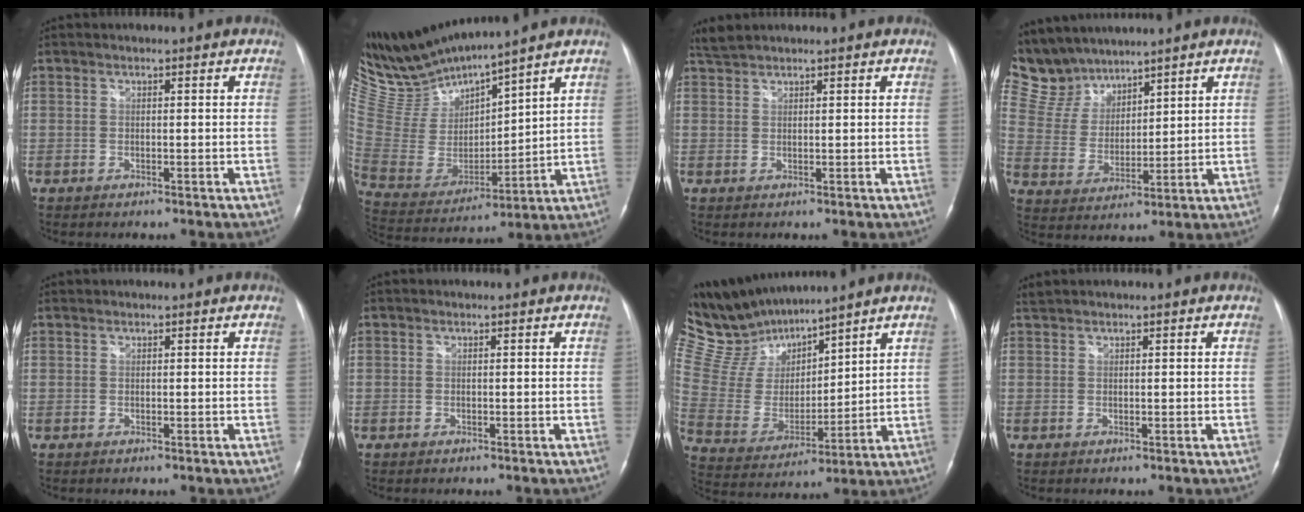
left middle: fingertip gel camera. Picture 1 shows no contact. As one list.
[{"total": 13.2, "force": [12.8, -0.4, 3.3], "torque": [-0.091, -0.007, 0.275]}, {"total": 2.0, "force": [2.0, 0.0, 0.3], "torque": [-0.012, 0.013, 0.045]}, {"total": 9.0, "force": [8.5, 3.0, 0.4], "torque": [-0.028, 0.016, 0.187]}, {"total": 0.0}, {"total": 0.0}, {"total": 14.1, "force": [13.2, 2.9, 3.8], "torque": [-0.097, 0.009, 0.274]}, {"total": 0.8, "force": [0.8, 0.0, 0.0], "torque": [-0.006, 0.012, 0.022]}]